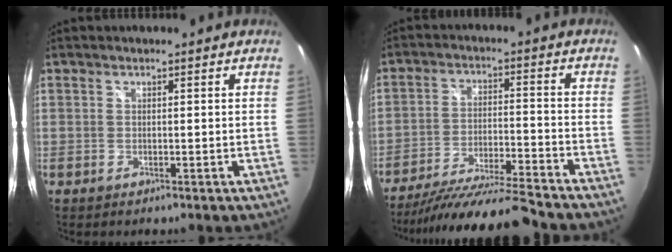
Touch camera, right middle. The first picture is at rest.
{"total": 17.1, "force": [-15.5, 0.1, 7.3], "torque": [-0.144, -0.033, -0.250]}